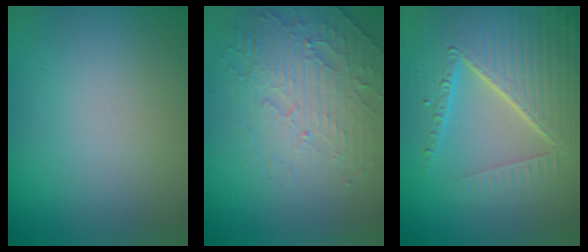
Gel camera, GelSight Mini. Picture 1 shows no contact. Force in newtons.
{"total": 4.2, "press": 3.8, "slide": 1.7}
{"total": 9.0, "press": 6.0, "slide": 6.8}